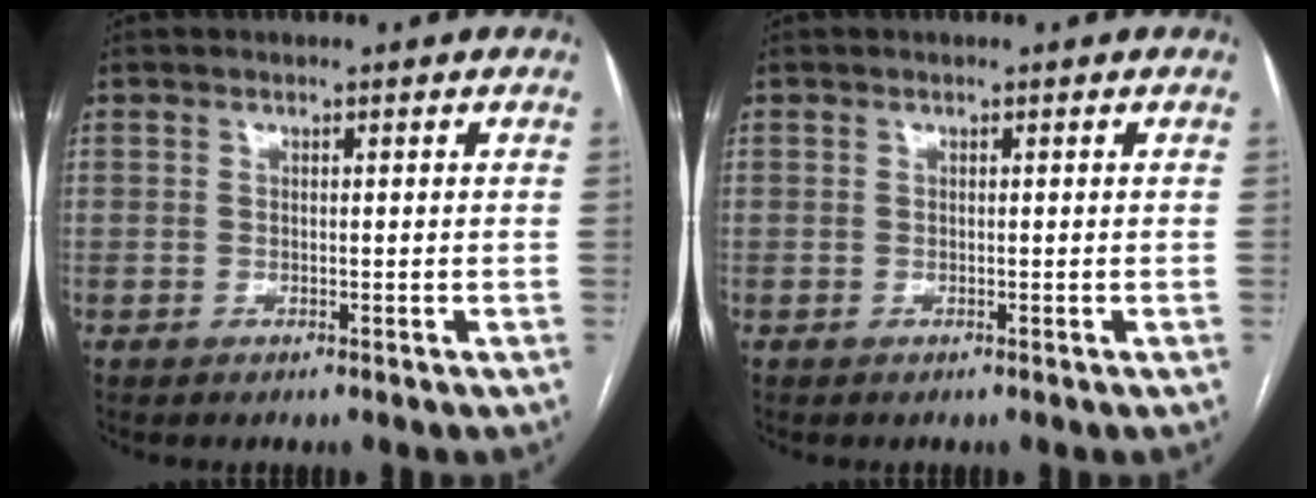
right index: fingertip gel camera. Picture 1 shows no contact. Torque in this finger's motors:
{"motor_torque": [0.00, 0.00, 0.00, 0.00]}